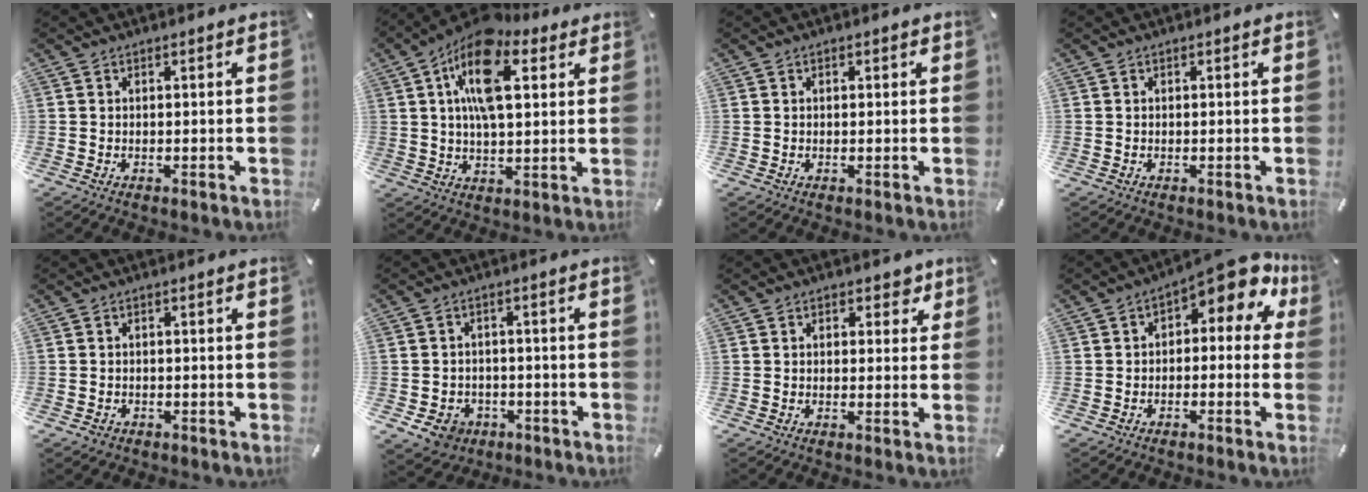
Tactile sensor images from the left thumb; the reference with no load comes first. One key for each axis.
{"total": 16.6, "fx": 6.7, "fy": 8.1, "fz": 12.8, "tx": -0.247, "ty": -0.014, "tz": 0.107}
{"total": 0.8, "fx": 0.2, "fy": 0.6, "fz": 0.5, "tx": -0.001, "ty": 0.002, "tz": 0.000}
{"total": 0.0}
{"total": 1.3, "fx": -0.6, "fy": 1.0, "fz": 0.5, "tx": -0.010, "ty": 0.004, "tz": -0.015}
{"total": 6.2, "fx": -2.9, "fy": 5.0, "fz": 2.2, "tx": -0.048, "ty": 0.017, "tz": -0.054}
{"total": 3.9, "fx": 1.6, "fy": 2.6, "fz": 2.4, "tx": -0.012, "ty": -0.005, "tz": 0.018}
{"total": 10.5, "fx": 5.1, "fy": 3.8, "fz": 8.3, "tx": -0.125, "ty": -0.034, "tz": 0.087}